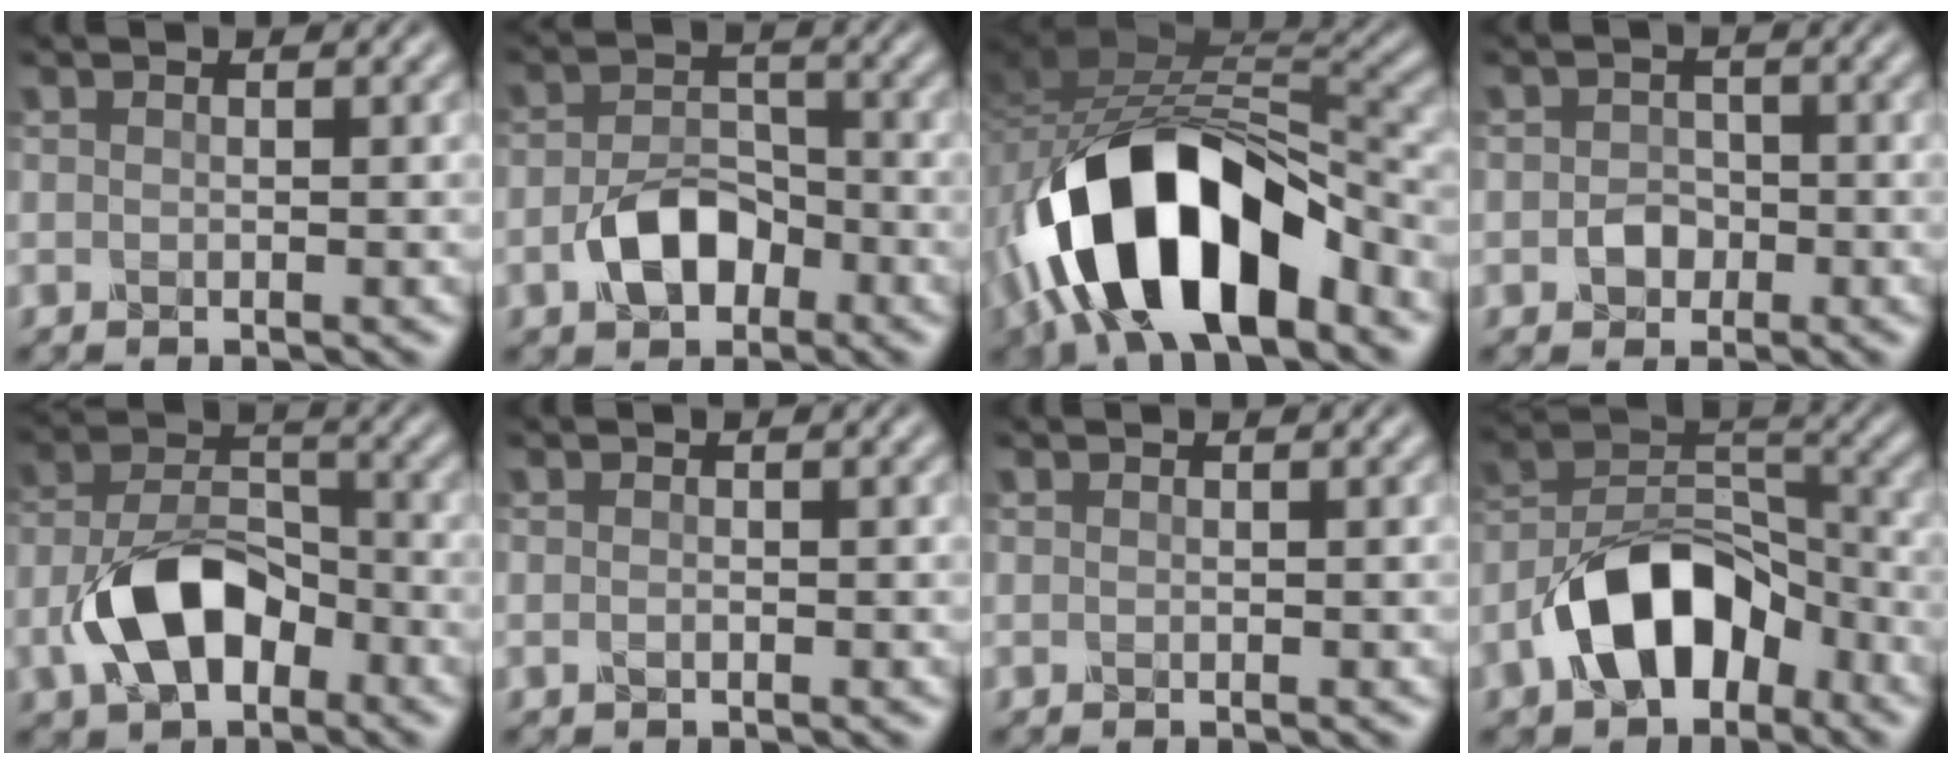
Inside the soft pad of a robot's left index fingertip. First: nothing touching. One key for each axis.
{"total": 4.0, "fx": -1.8, "fy": 2.8, "fz": 2.3, "tx": -0.047, "ty": 0.006, "tz": -0.037}
{"total": 13.5, "fx": -6.0, "fy": 6.8, "fz": 10.0, "tx": -0.169, "ty": 0.005, "tz": -0.107}
{"total": 1.4, "fx": -0.4, "fy": 1.4, "fz": 0.3, "tx": -0.006, "ty": 0.006, "tz": -0.015}
{"total": 7.1, "fx": -3.0, "fy": 4.3, "fz": 4.8, "tx": -0.098, "ty": 0.012, "tz": -0.060}
{"total": 0.0}
{"total": 0.0}
{"total": 8.4, "fx": -4.5, "fy": 5.1, "fz": 4.8, "tx": -0.080, "ty": 0.020, "tz": -0.094}